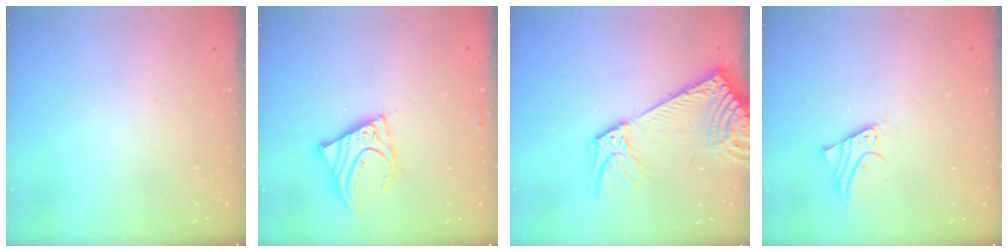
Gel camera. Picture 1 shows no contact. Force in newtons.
{"total": 10.6, "press": 10.5, "slide": 1.6}
{"total": 14.8, "press": 14.4, "slide": 3.5}
{"total": 2.4, "press": 2.4, "slide": 0.1}